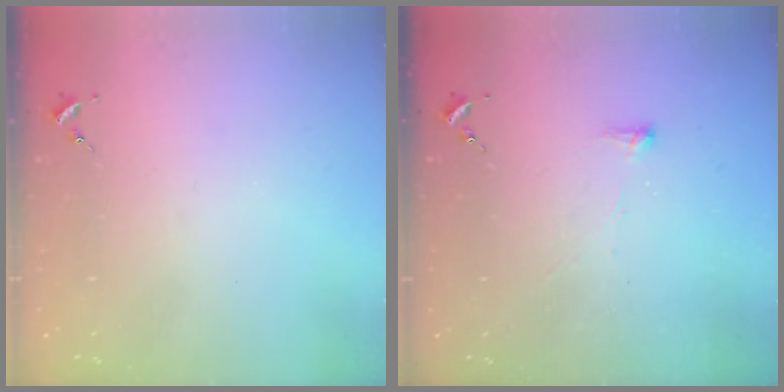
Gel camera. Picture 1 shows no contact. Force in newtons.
{"total": 4.0, "press": 3.9, "slide": 0.9}